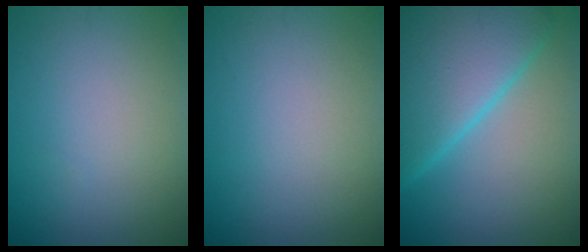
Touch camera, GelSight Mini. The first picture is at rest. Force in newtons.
{"total": 0.0}
{"total": 9.9, "press": 9.8, "slide": 0.7}